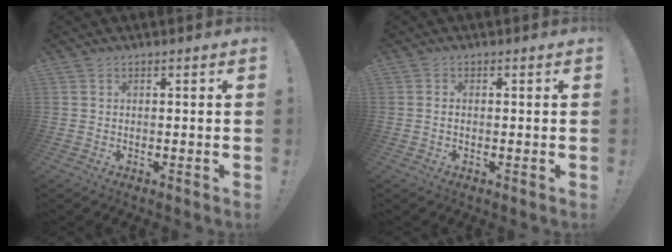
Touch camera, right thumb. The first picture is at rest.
{"total": 0.8, "force": [-0.2, 0.4, 0.7], "torque": [-0.023, 0.005, -0.002]}